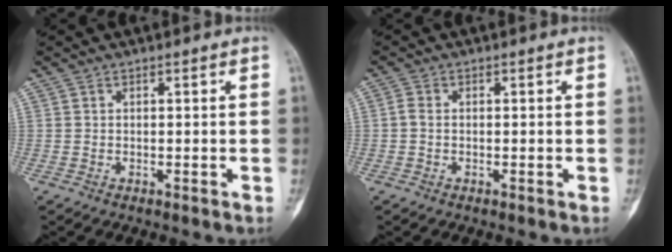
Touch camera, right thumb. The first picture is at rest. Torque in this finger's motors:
{"motor_torque": [-0.24, 0.52, 0.34, 0.00, -0.03]}